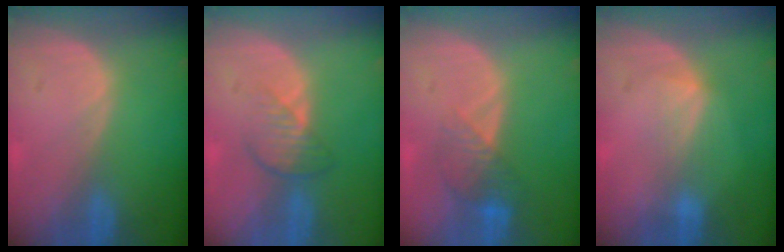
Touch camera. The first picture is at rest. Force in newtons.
{"total": 3.8, "press": 3.4, "slide": 1.6}
{"total": 4.1, "press": 3.9, "slide": 1.5}
{"total": 2.7, "press": 2.7, "slide": 0.4}